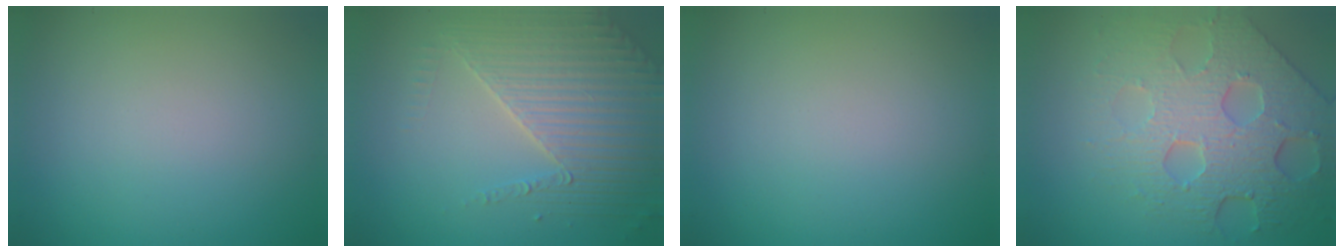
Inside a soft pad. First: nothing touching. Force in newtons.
{"total": 4.3, "press": 4.0, "slide": 1.6}
{"total": 0.0}
{"total": 8.1, "press": 5.5, "slide": 6.0}